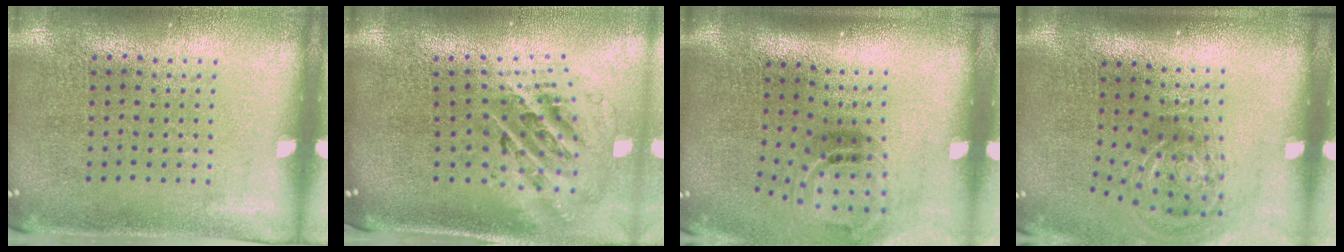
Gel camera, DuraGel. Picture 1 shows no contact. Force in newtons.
{"total": 2.4, "press": 1.6, "slide": 1.7}
{"total": 1.9, "press": 1.2, "slide": 1.5}
{"total": 2.2, "press": 1.4, "slide": 1.7}